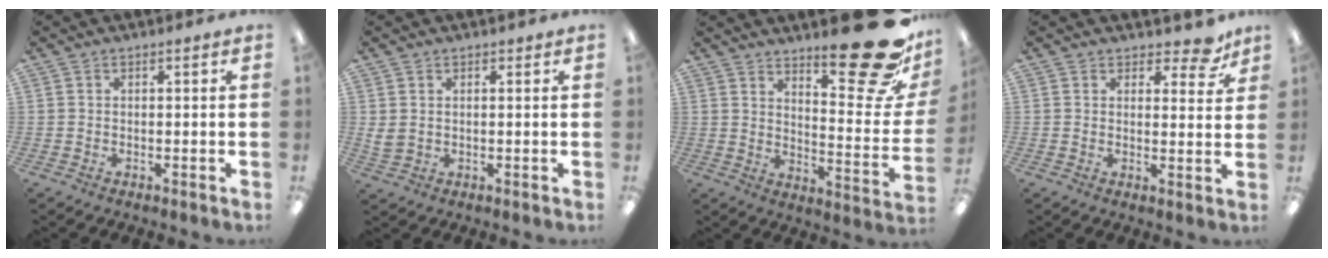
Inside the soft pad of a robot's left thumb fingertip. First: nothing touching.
{"total": 3.1, "force": [1.2, 2.6, 1.2], "torque": [-0.016, 0.001, 0.022]}
{"total": 22.6, "force": [15.4, 6.9, 15.1], "torque": [-0.187, -0.117, 0.246]}
{"total": 6.1, "force": [4.6, 2.9, 2.7], "torque": [-0.026, -0.027, 0.078]}